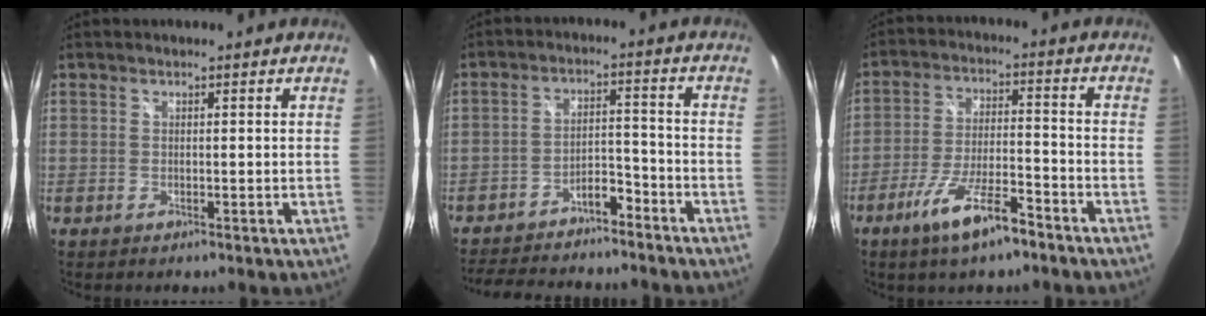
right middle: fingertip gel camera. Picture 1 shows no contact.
{"total": 13.6, "force": [-11.6, 4.2, 5.7], "torque": [-0.119, 0.029, -0.170]}
{"total": 11.0, "force": [-7.4, 2.4, 7.8], "torque": [-0.159, -0.008, -0.128]}